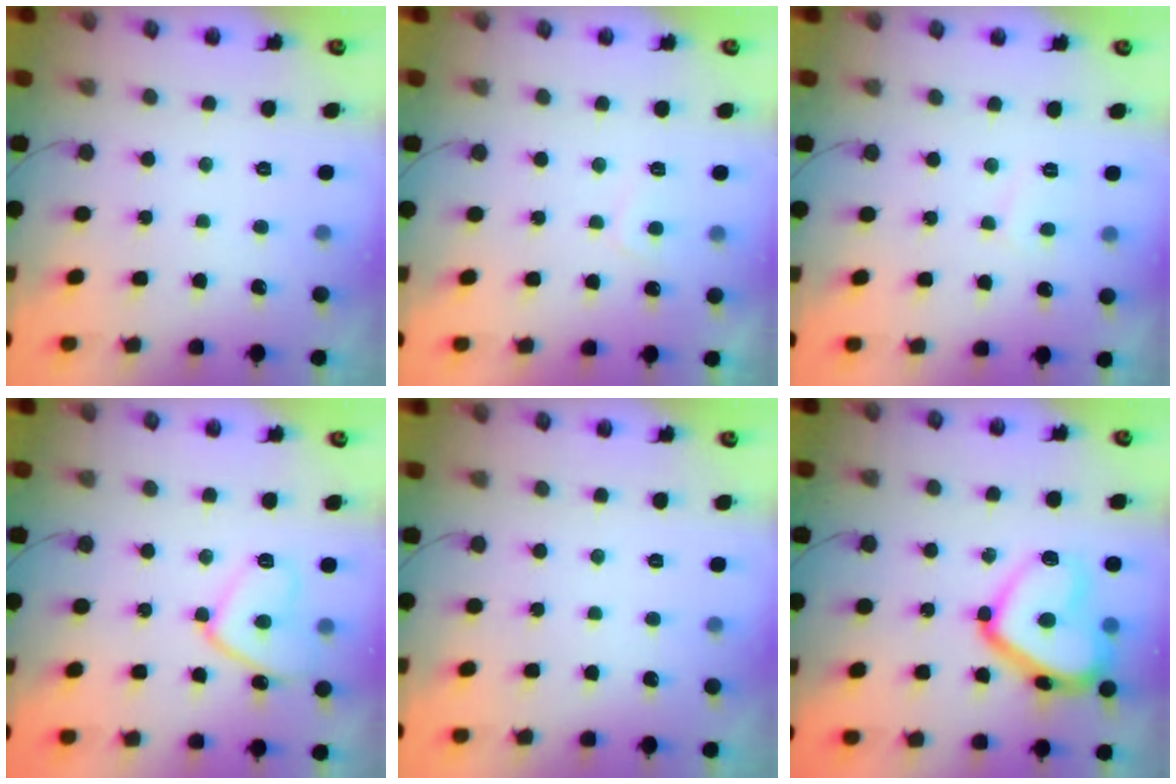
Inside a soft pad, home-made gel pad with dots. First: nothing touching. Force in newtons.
{"total": 2.3, "press": 2.2, "slide": 0.6}
{"total": 3.0, "press": 3.0, "slide": 0.3}
{"total": 11.1, "press": 11.0, "slide": 1.1}
{"total": 0.0}
{"total": 18.9, "press": 18.9, "slide": 1.4}